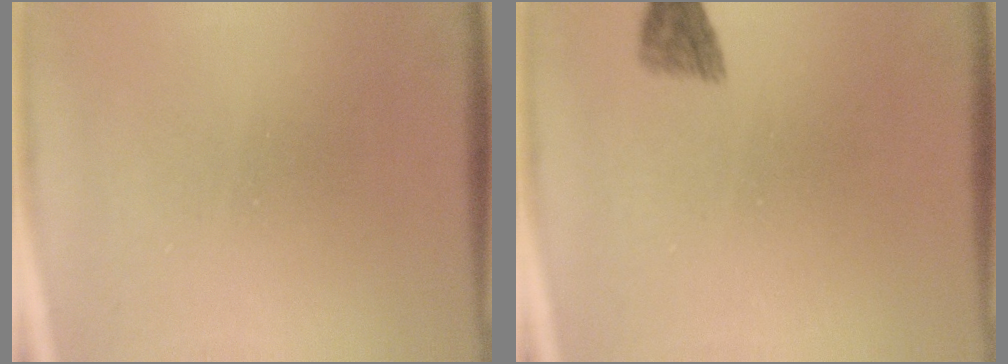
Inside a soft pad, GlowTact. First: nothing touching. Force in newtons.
{"total": 1.8}